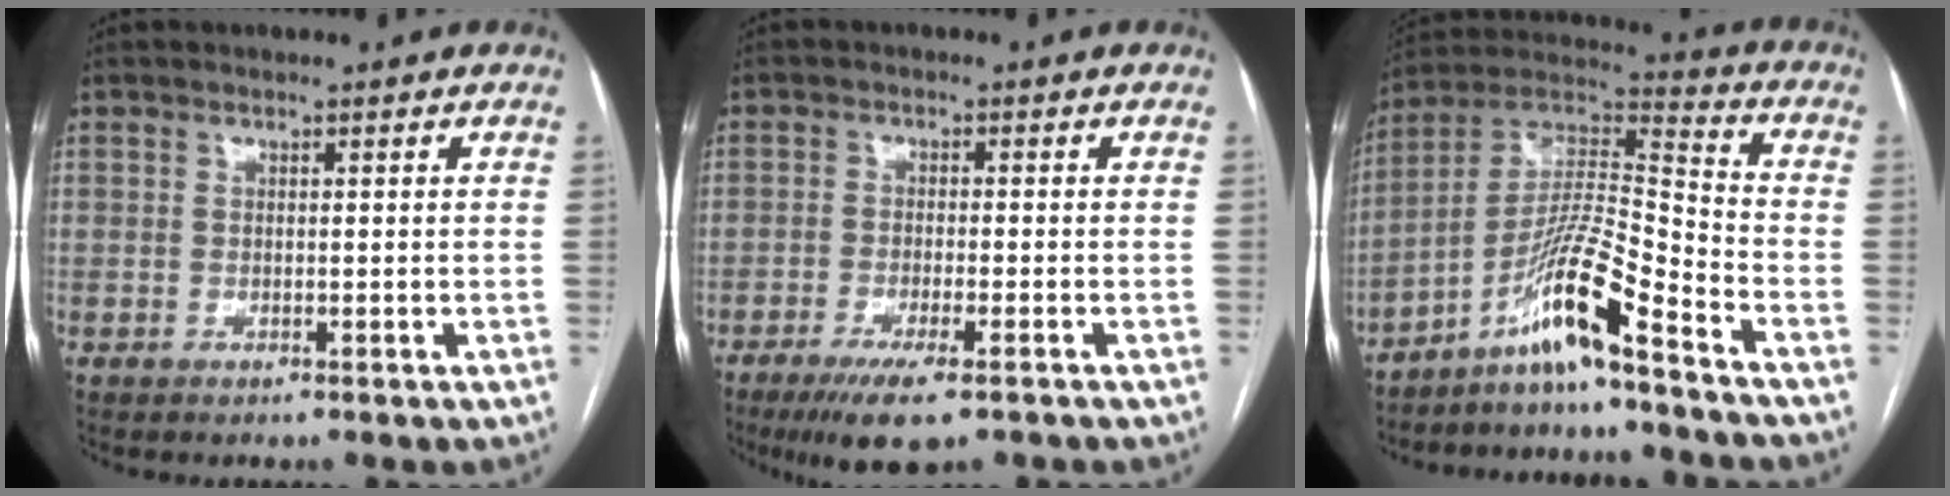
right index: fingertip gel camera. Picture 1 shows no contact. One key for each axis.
{"total": 7.5, "fx": -5.0, "fy": 1.0, "fz": 5.6, "tx": -0.093, "ty": -0.019, "tz": -0.077}
{"total": 13.0, "fx": -8.9, "fy": -0.5, "fz": 9.4, "tx": -0.181, "ty": 0.009, "tz": -0.164}